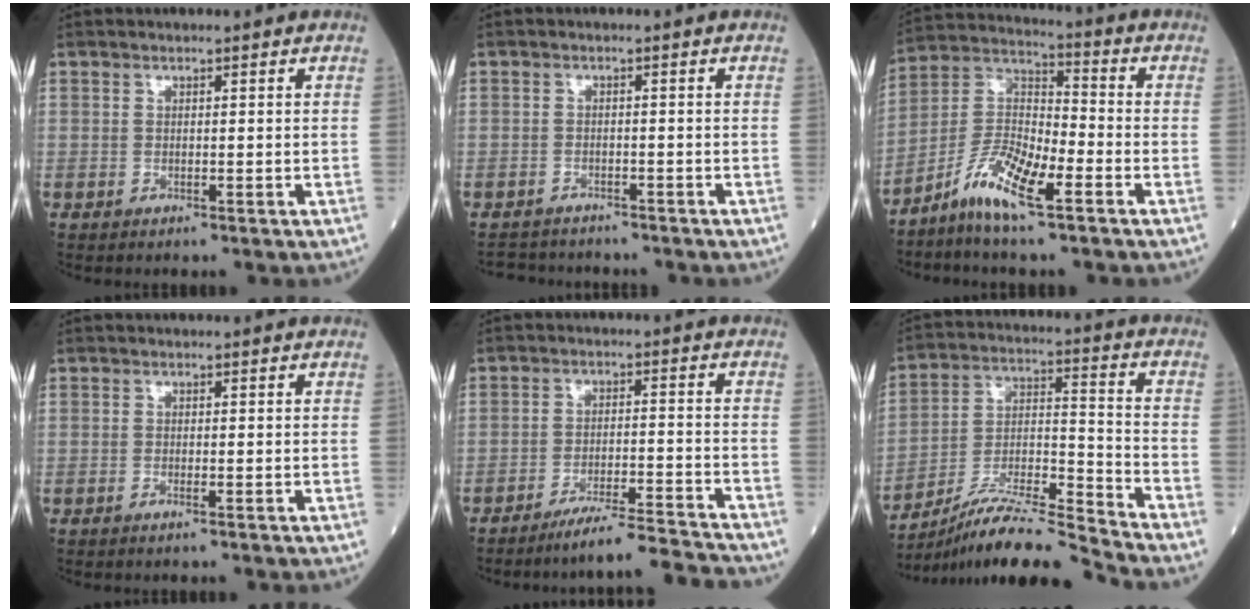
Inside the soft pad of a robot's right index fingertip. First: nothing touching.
{"total": 4.8, "force": [-4.5, 1.7, 0.1], "torque": [0.000, -0.002, -0.071]}
{"total": 9.8, "force": [-5.9, 1.9, 7.6], "torque": [-0.156, 0.003, -0.121]}
{"total": 0.7, "force": [-0.4, -0.1, 0.6], "torque": [-0.011, 0.000, -0.007]}
{"total": 10.5, "force": [-10.0, -1.4, 2.6], "torque": [-0.024, 0.003, -0.164]}
{"total": 14.7, "force": [-13.4, -1.3, 5.7], "torque": [-0.102, 0.012, -0.244]}